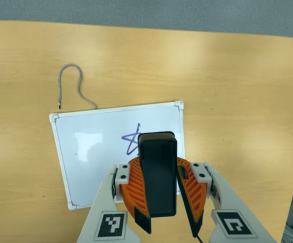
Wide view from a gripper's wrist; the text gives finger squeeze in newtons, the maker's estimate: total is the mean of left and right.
{"total": 11.8, "left": 11.5, "right": 12.0}